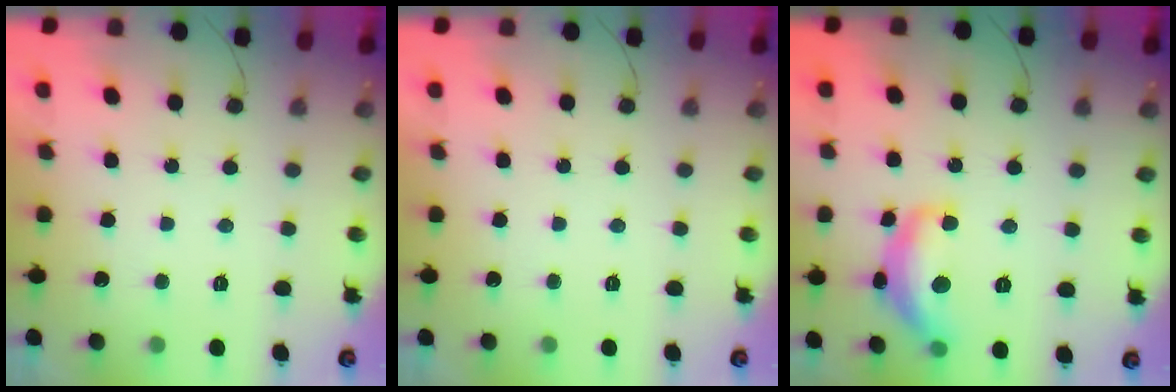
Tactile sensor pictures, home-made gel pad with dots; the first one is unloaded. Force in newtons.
{"total": 0.0}
{"total": 14.5, "press": 14.4, "slide": 1.1}